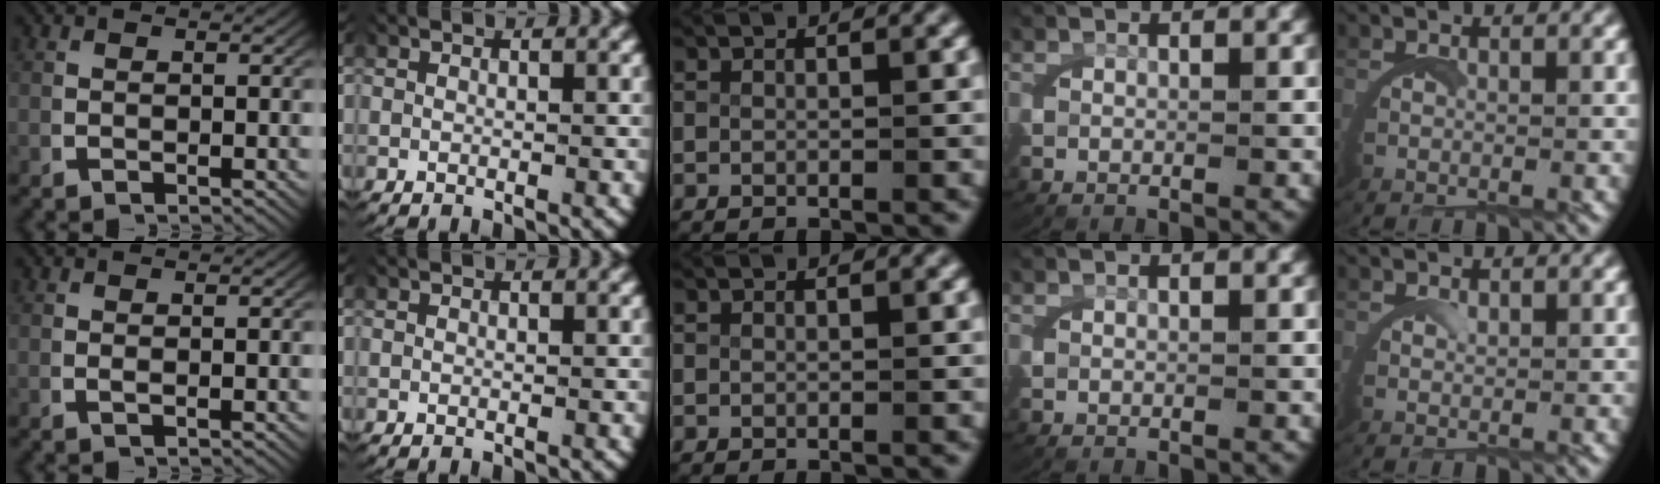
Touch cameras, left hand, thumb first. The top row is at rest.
{"thumb": {"total": 0.5, "force": [0.2, 0.1, 0.5], "torque": [-0.017, -0.003, 0.007]}, "little": {"total": 1.0, "force": [1.0, -0.4, 0.1], "torque": [-0.004, -0.002, 0.020]}}